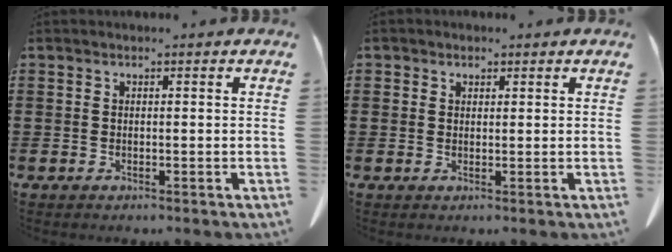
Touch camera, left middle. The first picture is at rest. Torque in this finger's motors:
{"motor_torque": [-1.02, 0.99, -0.08, -0.01]}